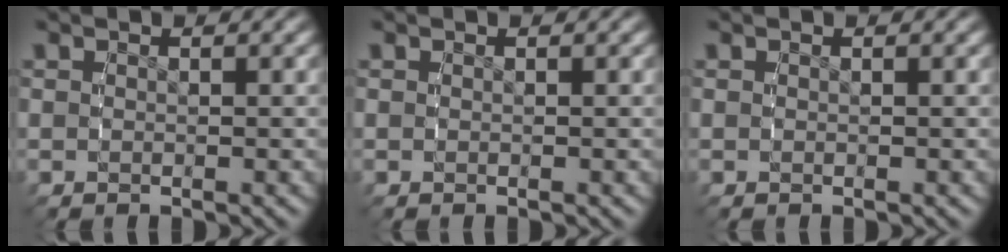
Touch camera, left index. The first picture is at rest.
{"total": 0.0}
{"total": 0.0}